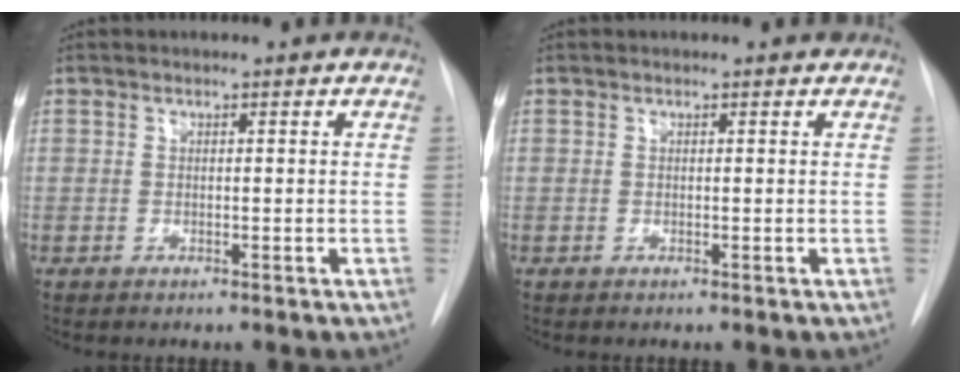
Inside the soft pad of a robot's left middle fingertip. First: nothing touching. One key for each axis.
{"total": 0.7, "fx": 0.6, "fy": 0.2, "fz": 0.1, "tx": -0.007, "ty": 0.007, "tz": 0.005}